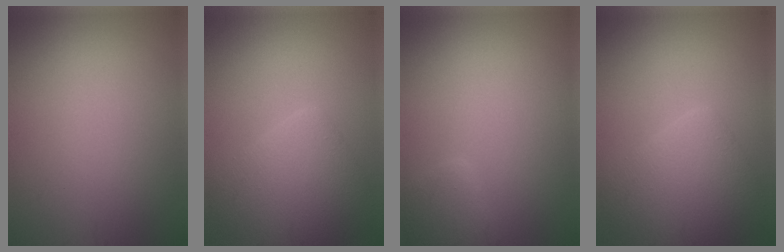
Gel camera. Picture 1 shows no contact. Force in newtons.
{"total": 5.6, "press": 5.6, "slide": 0.3}
{"total": 2.0, "press": 2.0, "slide": 0.1}
{"total": 5.6, "press": 5.6, "slide": 0.3}